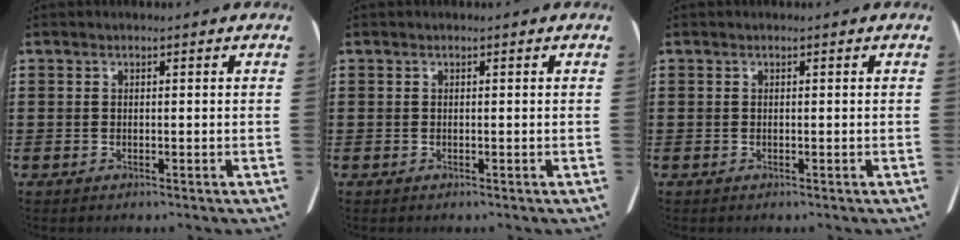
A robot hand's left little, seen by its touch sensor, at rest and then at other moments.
{"total": 0.0}
{"total": 0.0}